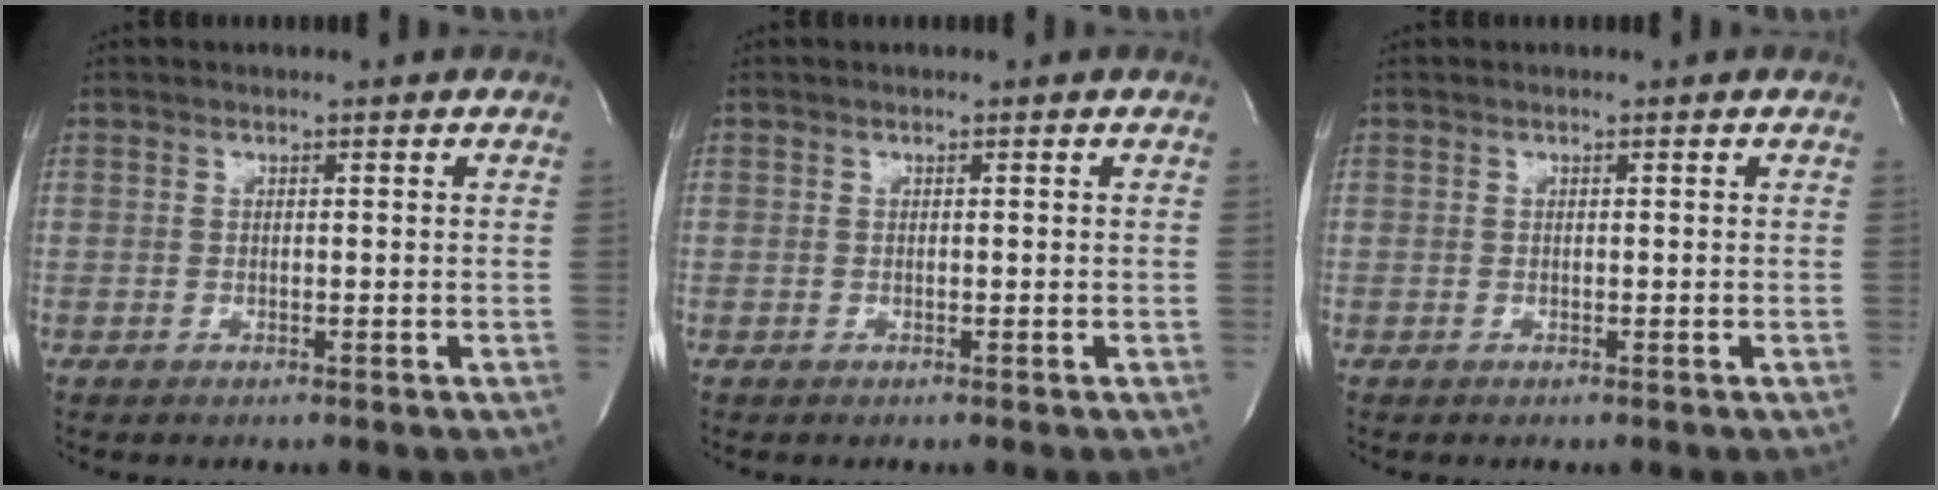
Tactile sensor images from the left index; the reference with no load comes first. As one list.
[{"total": 0.0}, {"total": 0.0}]